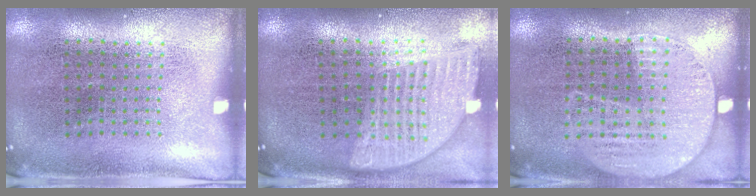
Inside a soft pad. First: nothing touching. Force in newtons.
{"total": 1.7, "press": 1.4, "slide": 1.0}
{"total": 1.0, "press": 0.9, "slide": 0.5}